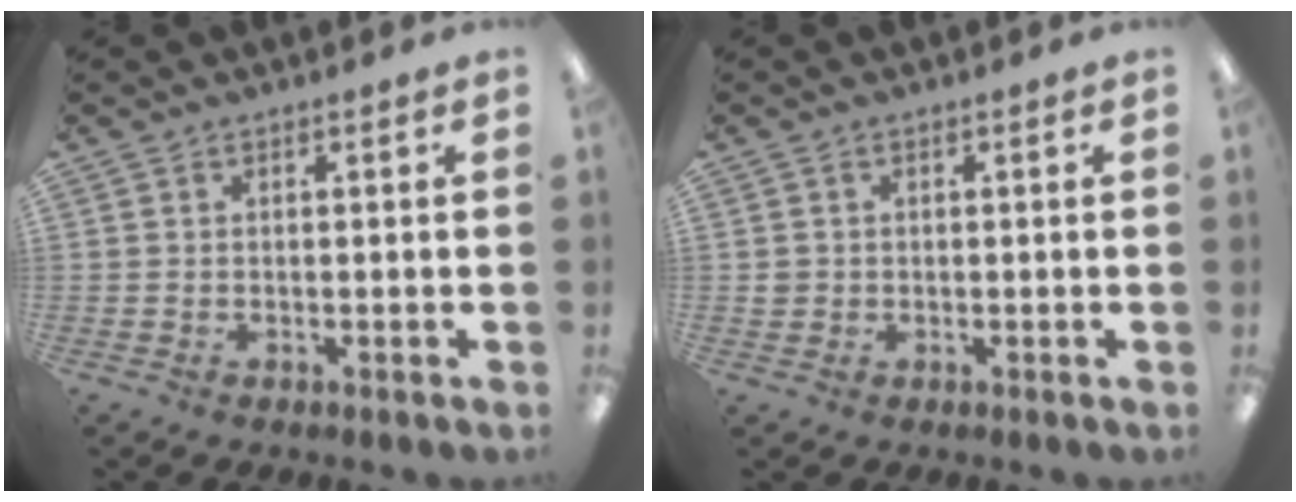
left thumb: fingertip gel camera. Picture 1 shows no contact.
{"total": 1.5, "force": [0.1, 1.5, 0.4], "torque": [-0.008, 0.004, 0.001]}